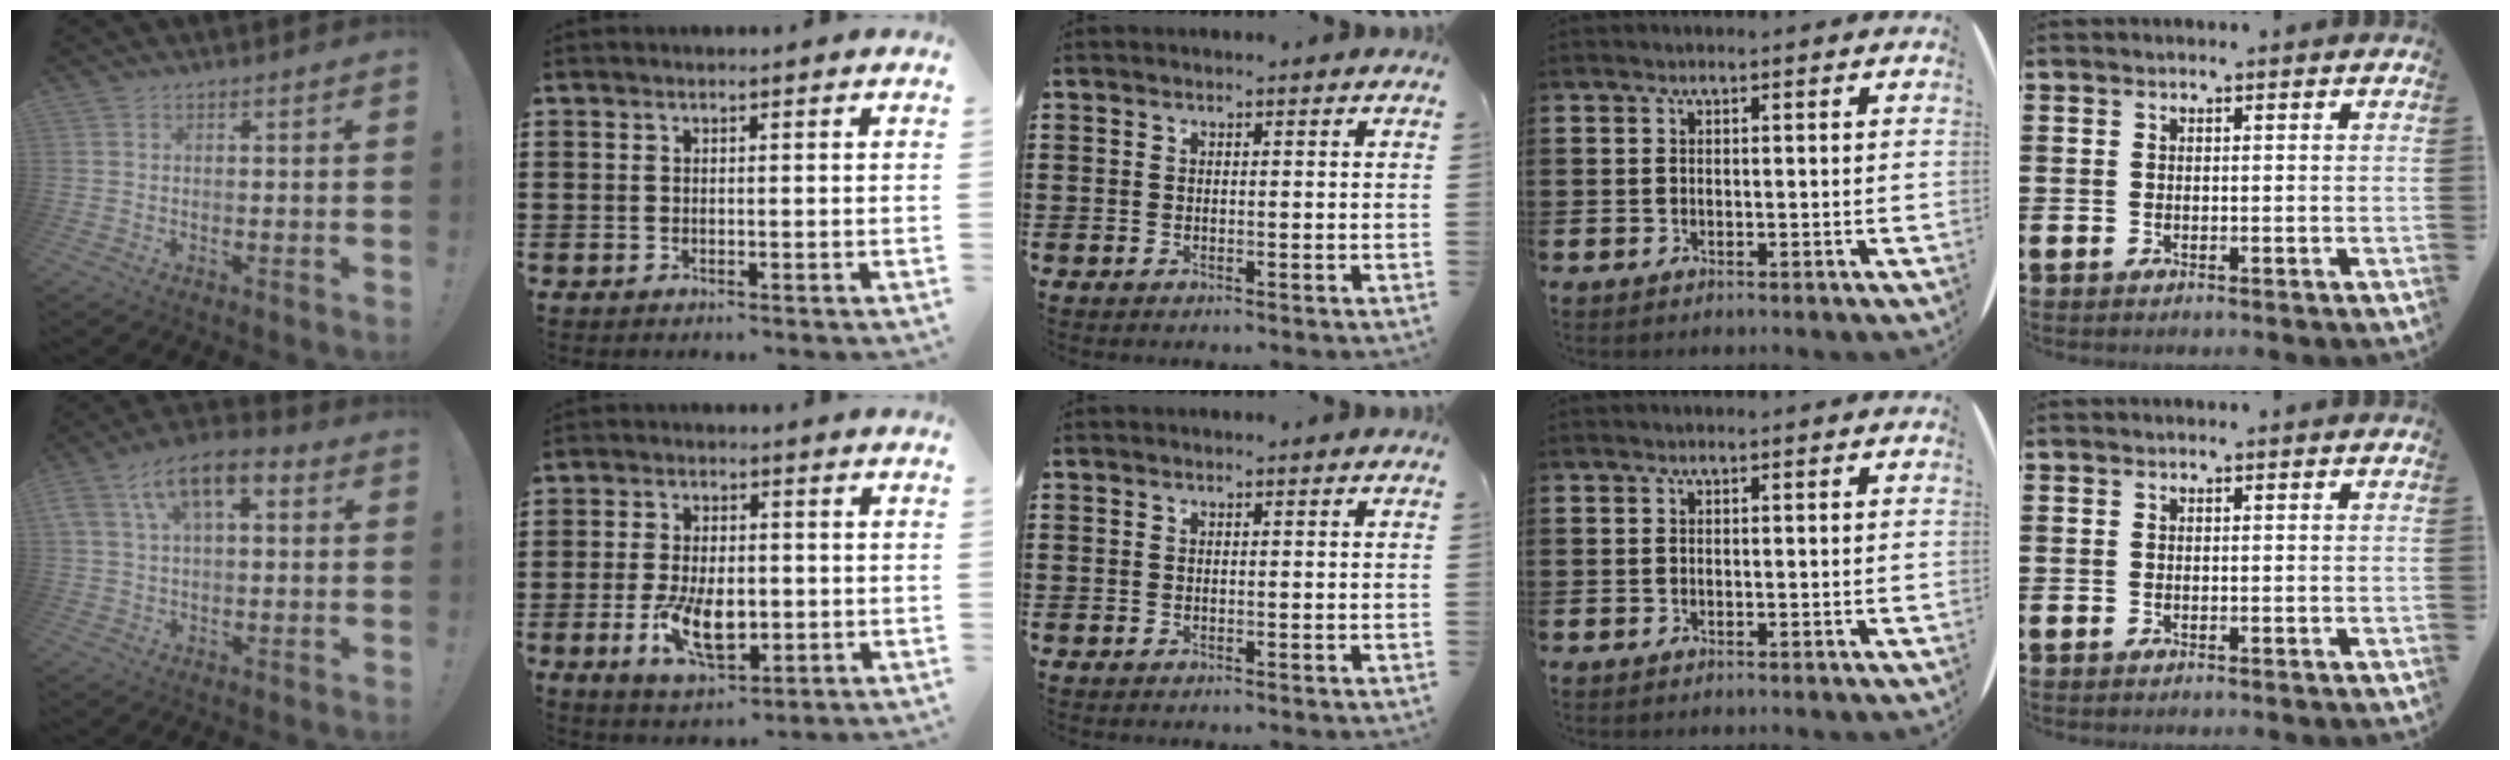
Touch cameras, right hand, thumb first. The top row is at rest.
{"thumb": {"total": 11.1, "force": [4.3, 6.0, 8.3], "torque": [-0.139, -0.002, 0.080]}, "index": {"total": 8.7, "force": [-1.9, 4.7, 7.1], "torque": [-0.145, -0.003, -0.036]}}